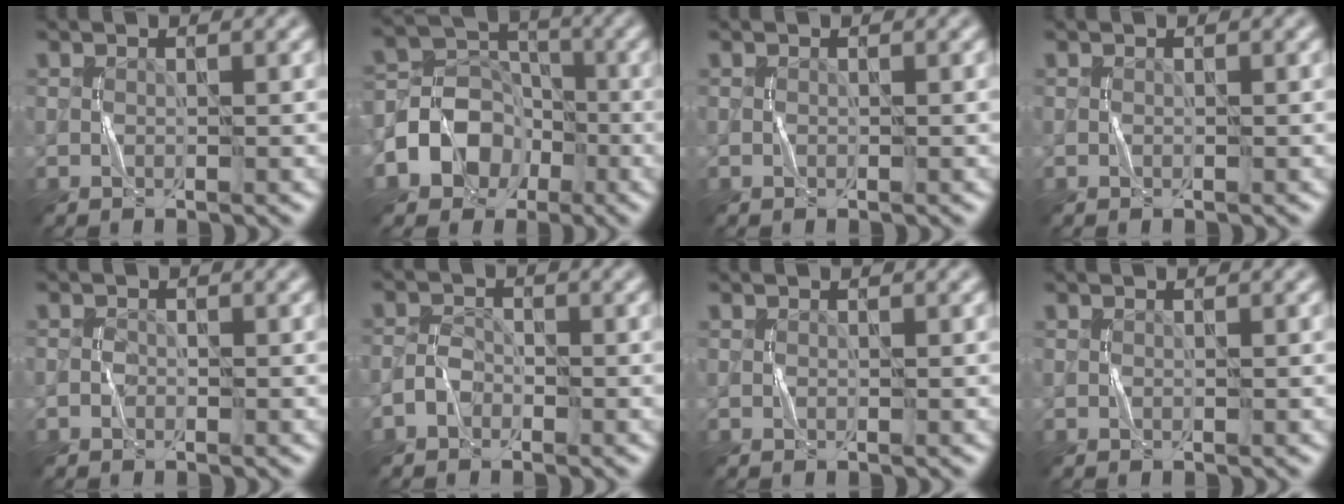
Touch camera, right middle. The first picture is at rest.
{"total": 6.1, "force": [-2.6, 5.0, 2.4], "torque": [-0.021, 0.008, -0.065]}
{"total": 0.0}
{"total": 0.0}
{"total": 0.6, "force": [-0.4, 0.4, 0.2], "torque": [-0.003, 0.001, -0.009]}
{"total": 1.6, "force": [-1.1, 0.9, 0.7], "torque": [-0.010, 0.007, -0.025]}
{"total": 0.0}
{"total": 0.0}